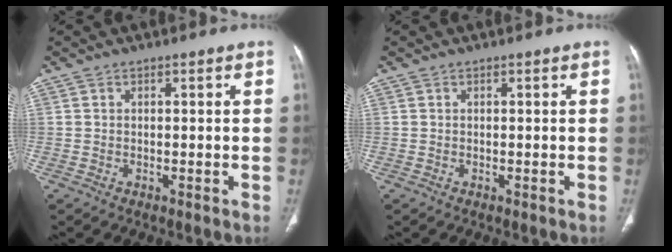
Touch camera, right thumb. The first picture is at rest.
{"total": 0.0}